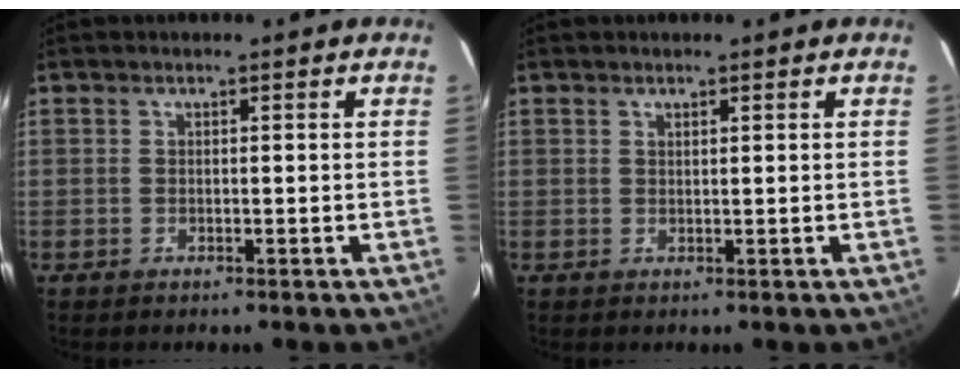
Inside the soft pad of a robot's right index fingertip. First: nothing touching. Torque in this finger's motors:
{"motor_torque": [-0.12, 0.06, -0.01, 0.00]}